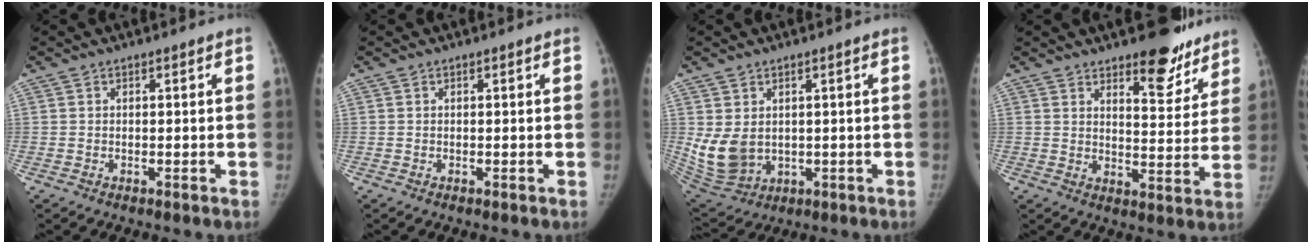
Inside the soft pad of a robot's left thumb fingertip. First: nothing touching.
{"total": 0.0}
{"total": 8.8, "force": [0.9, 6.6, 5.8], "torque": [-0.109, -0.016, 0.043]}
{"total": 11.4, "force": [8.4, 4.3, 6.4], "torque": [-0.041, -0.058, 0.120]}